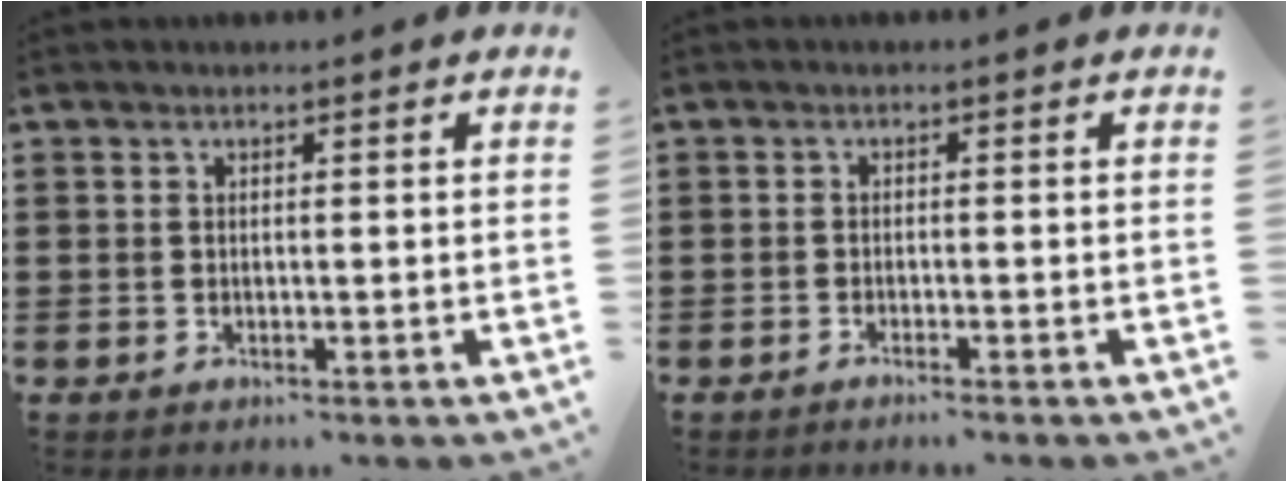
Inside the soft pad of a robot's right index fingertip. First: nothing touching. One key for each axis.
{"total": 0.9, "fx": -0.9, "fy": -0.1, "fz": 0.3, "tx": -0.006, "ty": -0.001, "tz": -0.017}